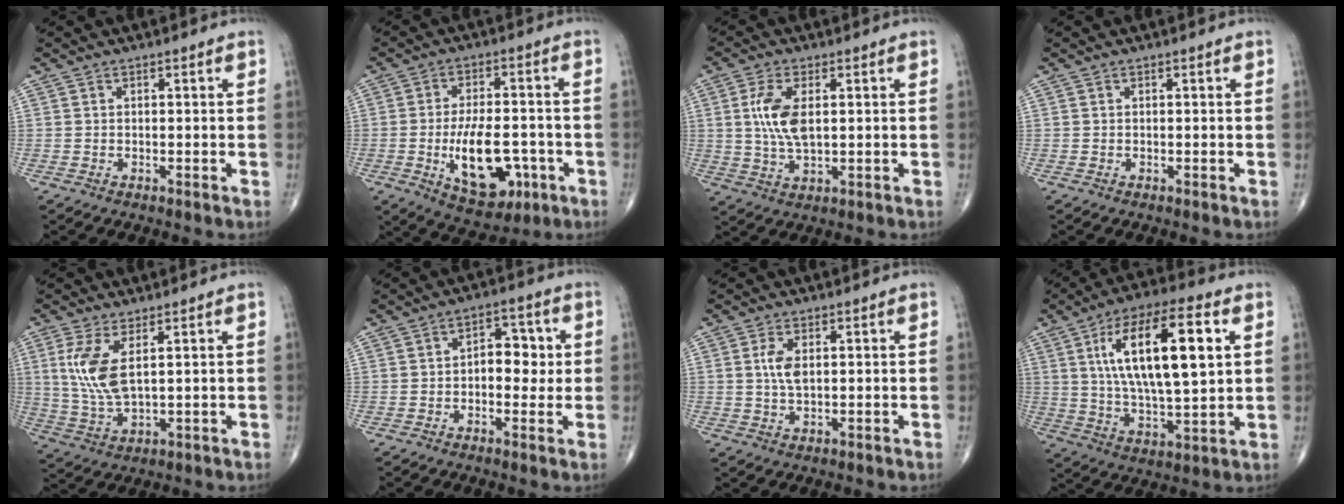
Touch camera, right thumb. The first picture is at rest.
{"total": 14.1, "force": [-4.0, 7.3, 11.4], "torque": [-0.164, 0.012, -0.051]}
{"total": 8.1, "force": [1.4, 3.8, 7.0], "torque": [-0.148, -0.006, 0.030]}
{"total": 0.0}
{"total": 8.8, "force": [2.6, 3.5, 7.7], "torque": [-0.173, -0.015, 0.062]}
{"total": 7.0, "force": [0.2, 4.4, 5.4], "torque": [-0.041, 0.013, -0.002]}
{"total": 4.0, "force": [0.8, 1.9, 3.4], "torque": [-0.074, -0.003, 0.018]}
{"total": 20.8, "force": [5.7, 7.2, 18.7], "torque": [-0.317, -0.004, 0.097]}